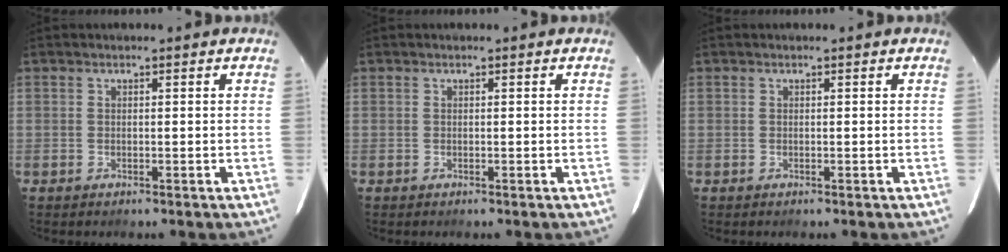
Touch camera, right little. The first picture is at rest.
{"total": 0.0}
{"total": 0.0}